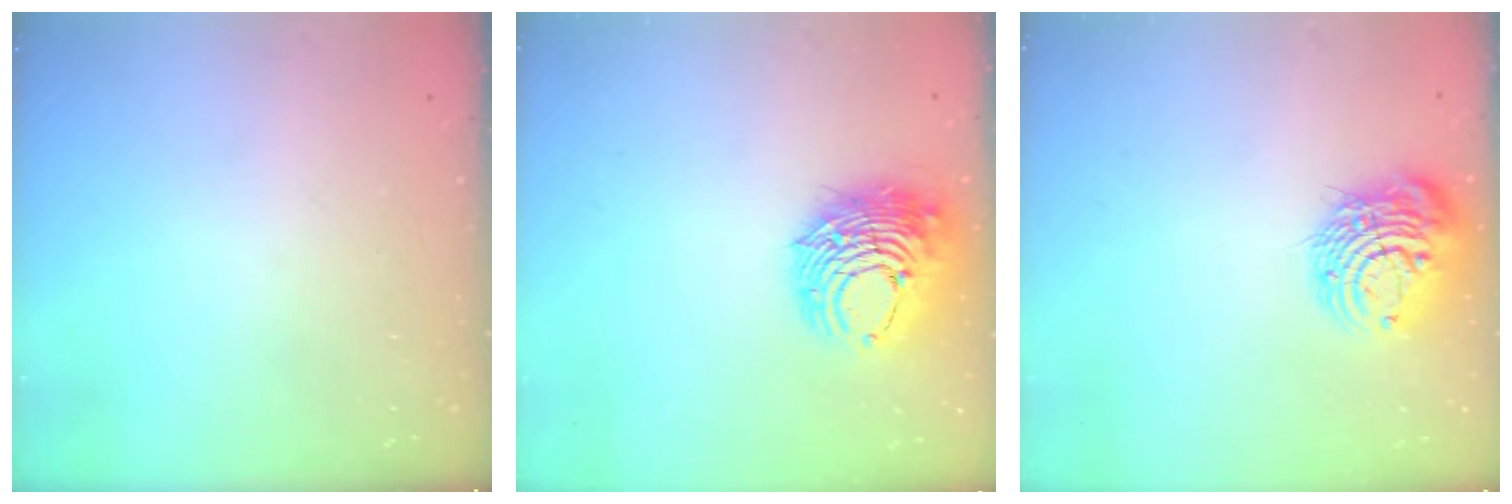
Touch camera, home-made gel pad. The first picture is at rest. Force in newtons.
{"total": 11.8, "press": 11.7, "slide": 1.6}
{"total": 12.4, "press": 12.4, "slide": 1.4}